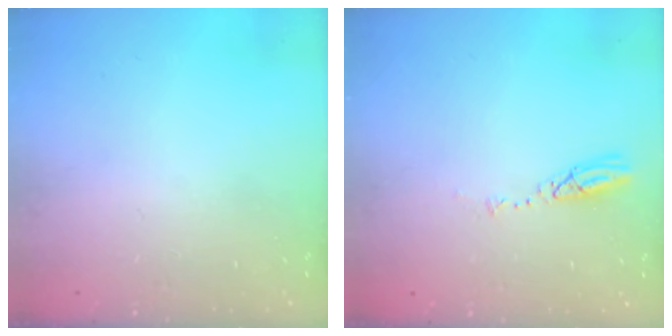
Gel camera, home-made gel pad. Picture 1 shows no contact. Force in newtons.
{"total": 3.7, "press": 3.7, "slide": 0.4}